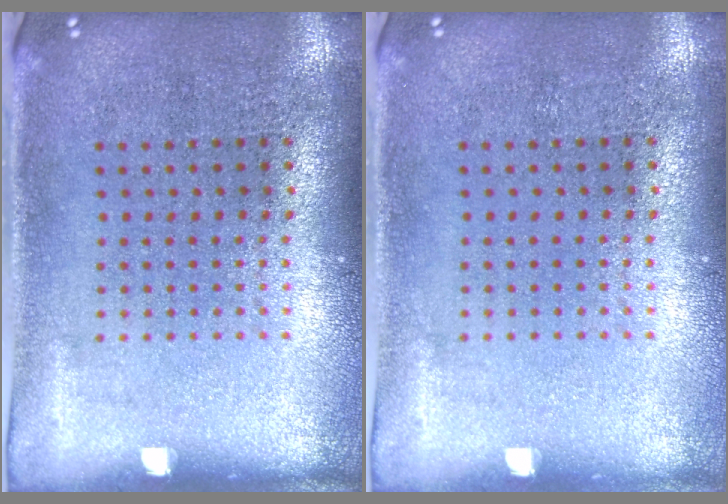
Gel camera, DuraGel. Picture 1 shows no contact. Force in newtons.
{"total": 0.0}